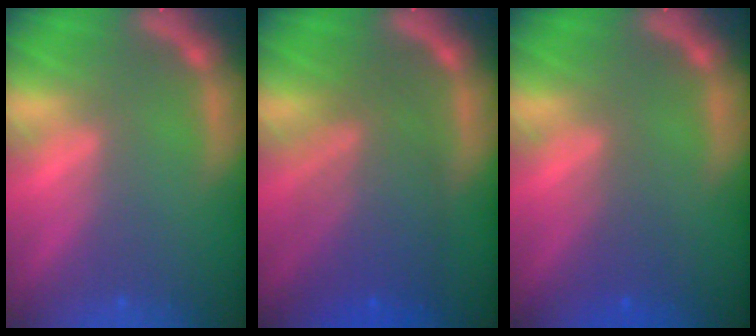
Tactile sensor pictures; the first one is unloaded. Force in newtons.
{"total": 7.6}
{"total": 2.0}